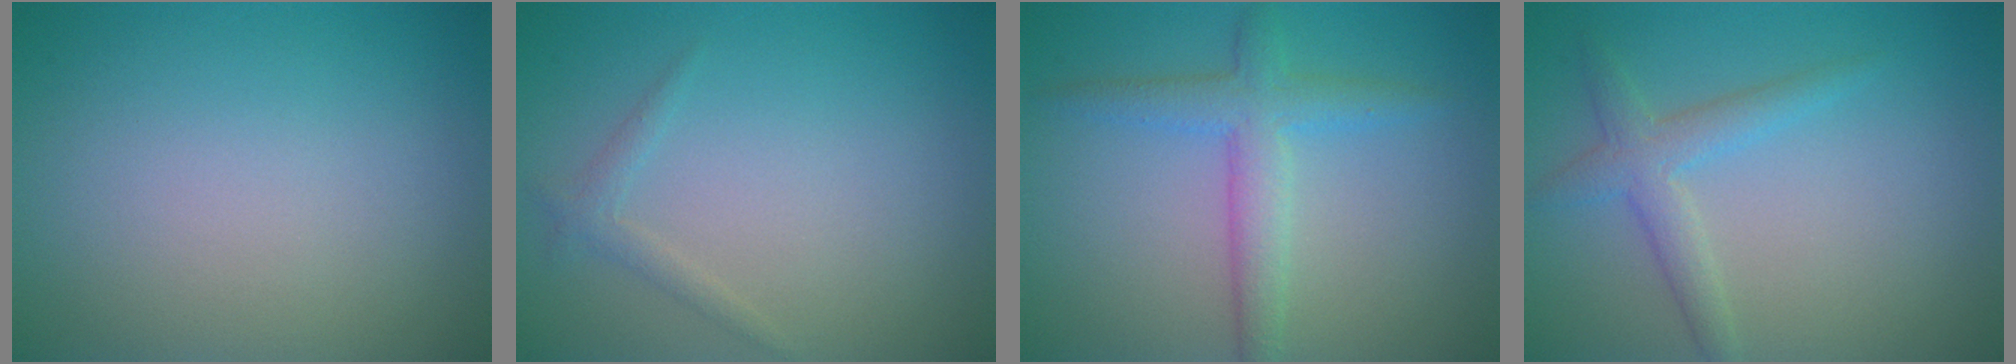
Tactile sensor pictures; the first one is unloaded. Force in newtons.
{"total": 1.1, "press": 1.1, "slide": 0.1}
{"total": 3.5, "press": 3.5, "slide": 0.1}
{"total": 2.6, "press": 2.6, "slide": 0.1}